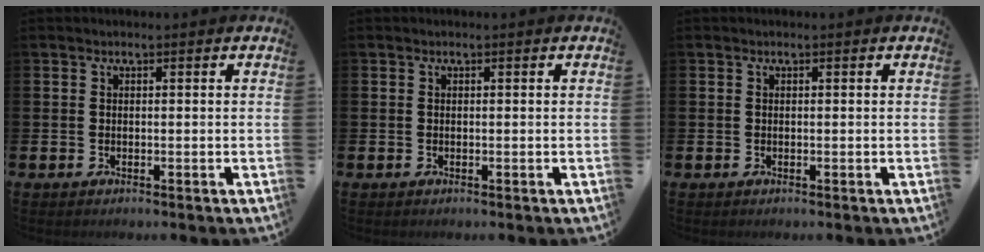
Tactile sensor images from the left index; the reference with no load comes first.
{"total": 0.0}
{"total": 0.0}